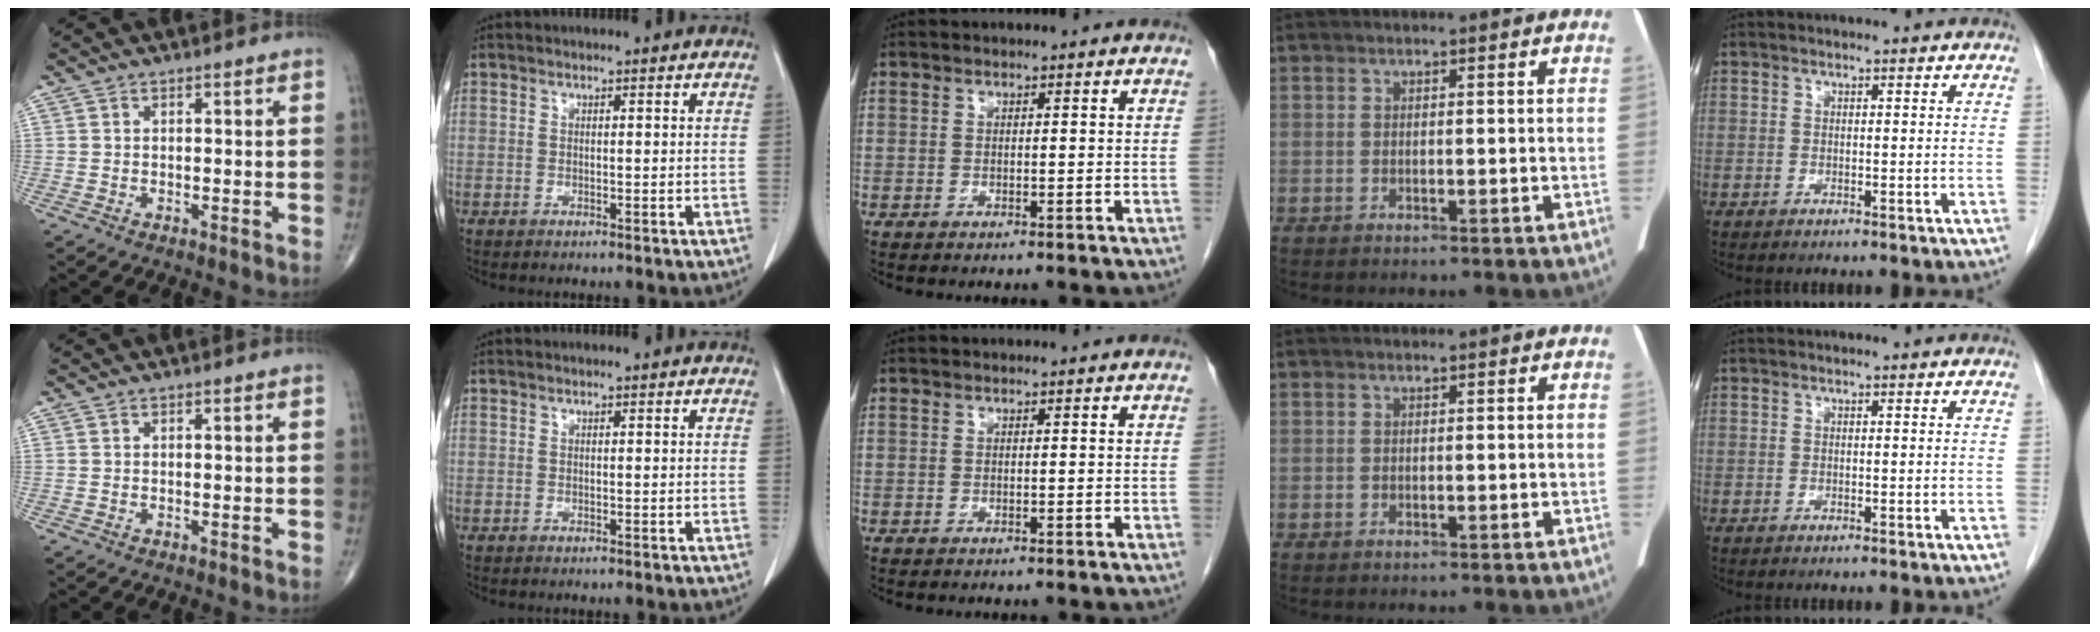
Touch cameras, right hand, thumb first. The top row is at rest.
{}